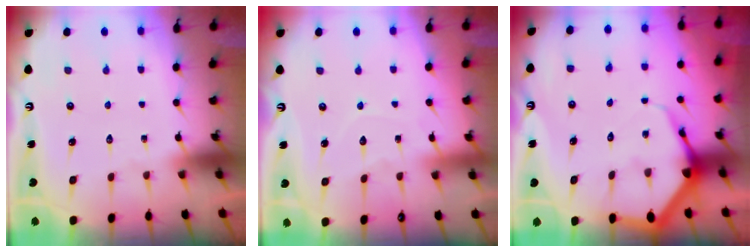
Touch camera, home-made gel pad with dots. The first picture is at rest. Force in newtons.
{"total": 5.0, "press": 5.0, "slide": 0.1}
{"total": 5.8, "press": 5.8, "slide": 0.7}